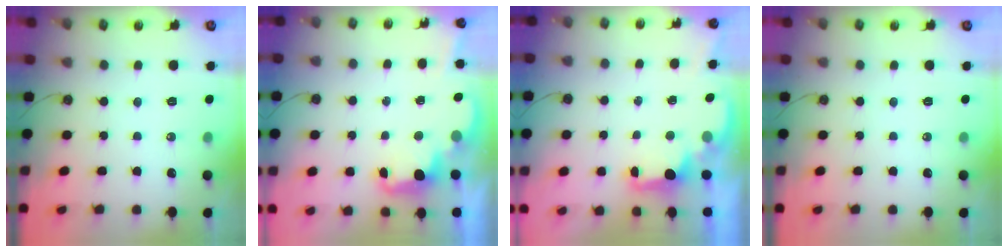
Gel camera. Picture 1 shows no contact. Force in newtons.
{"total": 2.4, "press": 2.3, "slide": 0.5}
{"total": 1.9, "press": 1.7, "slide": 0.7}
{"total": 0.0}